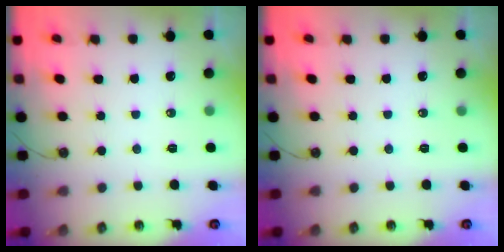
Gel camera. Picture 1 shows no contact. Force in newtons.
{"total": 0.0}